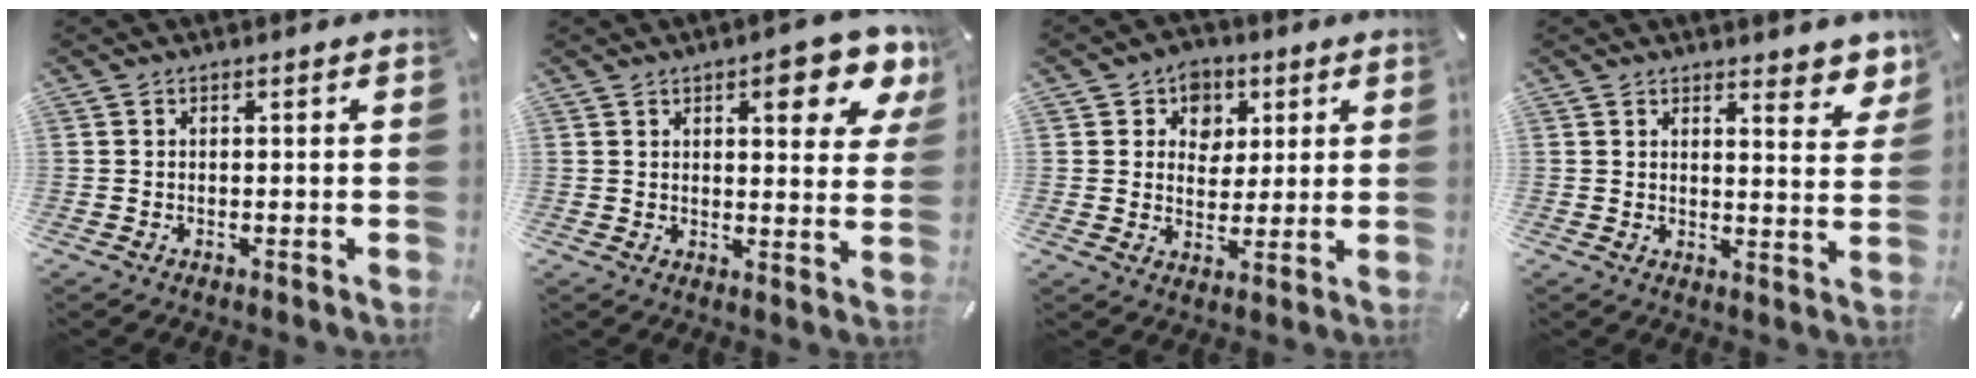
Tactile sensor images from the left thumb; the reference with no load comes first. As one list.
[{"total": 10.8, "force": [6.1, 3.8, 8.1], "torque": [-0.094, -0.035, 0.096]}, {"total": 6.6, "force": [2.1, 6.1, 1.7], "torque": [-0.024, -0.010, 0.034]}, {"total": 5.7, "force": [4.8, 2.3, 2.0], "torque": [-0.008, -0.046, 0.081]}]